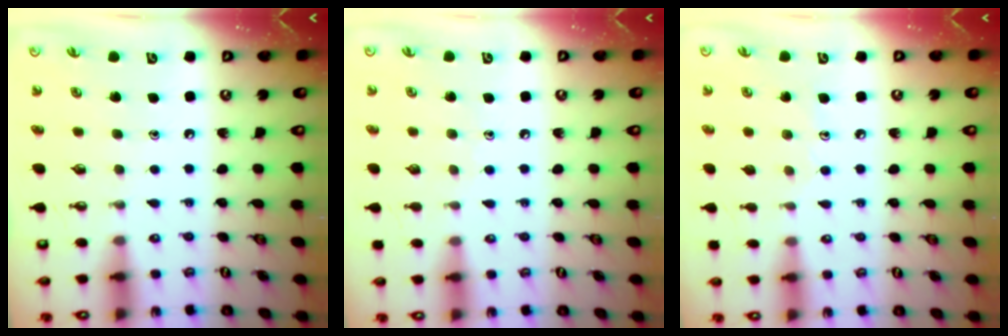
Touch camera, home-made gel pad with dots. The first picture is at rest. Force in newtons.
{"total": 3.2, "press": 3.1, "slide": 0.4}
{"total": 4.9, "press": 4.9, "slide": 0.5}